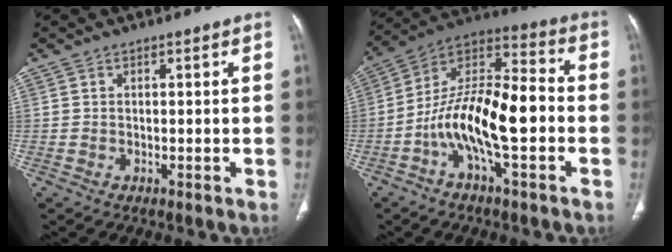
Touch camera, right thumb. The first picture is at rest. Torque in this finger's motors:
{"motor_torque": [2.58, 2.43, 1.53, -1.24, 0.21]}